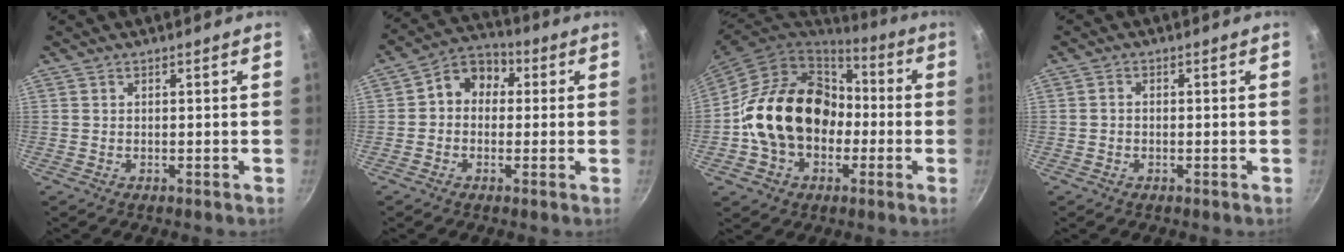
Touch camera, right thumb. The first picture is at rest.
{"total": 8.0, "force": [0.8, 6.6, 4.4], "torque": [-0.032, 0.020, -0.010]}
{"total": 21.4, "force": [-1.7, 16.3, 13.6], "torque": [-0.218, 0.056, -0.026]}
{"total": 1.0, "force": [-0.3, 0.8, 0.5], "torque": [-0.011, 0.006, -0.007]}